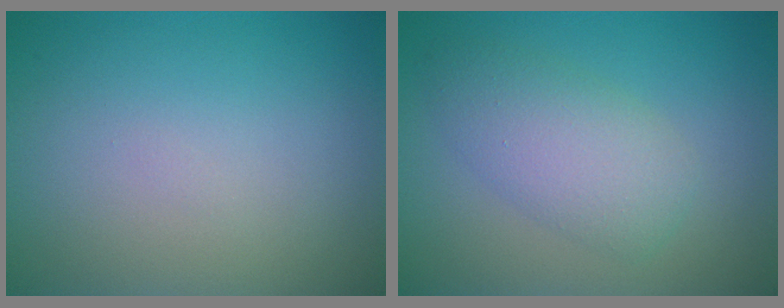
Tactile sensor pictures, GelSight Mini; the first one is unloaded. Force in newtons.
{"total": 4.3, "press": 4.3, "slide": 0.2}